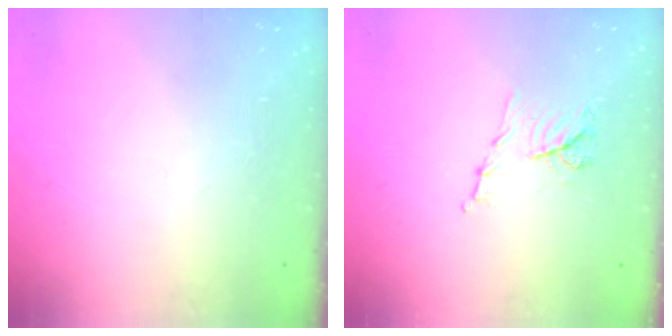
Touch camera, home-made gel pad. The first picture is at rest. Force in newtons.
{"total": 7.3, "press": 7.2, "slide": 0.9}